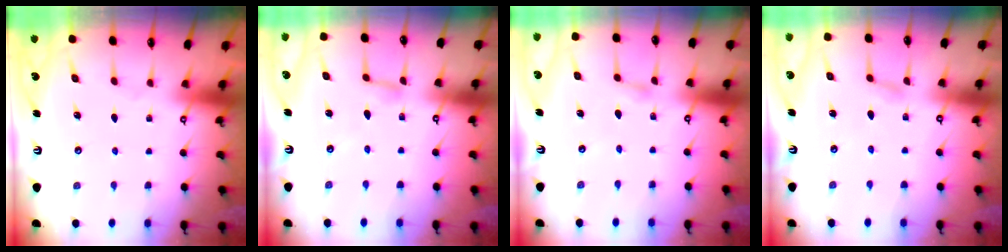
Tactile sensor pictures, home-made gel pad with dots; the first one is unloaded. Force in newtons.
{"total": 2.5, "press": 2.5, "slide": 0.2}
{"total": 2.3, "press": 2.2, "slide": 0.2}
{"total": 2.1, "press": 2.0, "slide": 0.2}